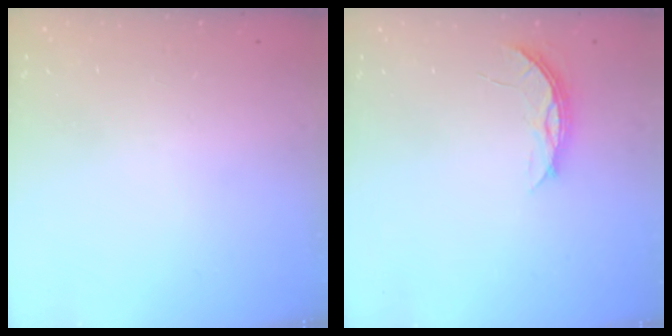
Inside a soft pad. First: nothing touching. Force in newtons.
{"total": 4.4, "press": 4.4, "slide": 0.4}